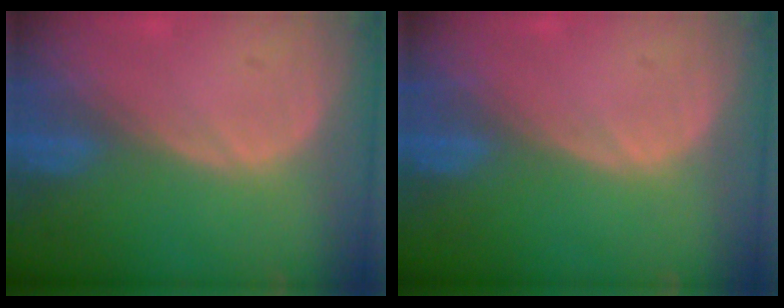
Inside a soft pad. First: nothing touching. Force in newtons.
{"total": 0.0}